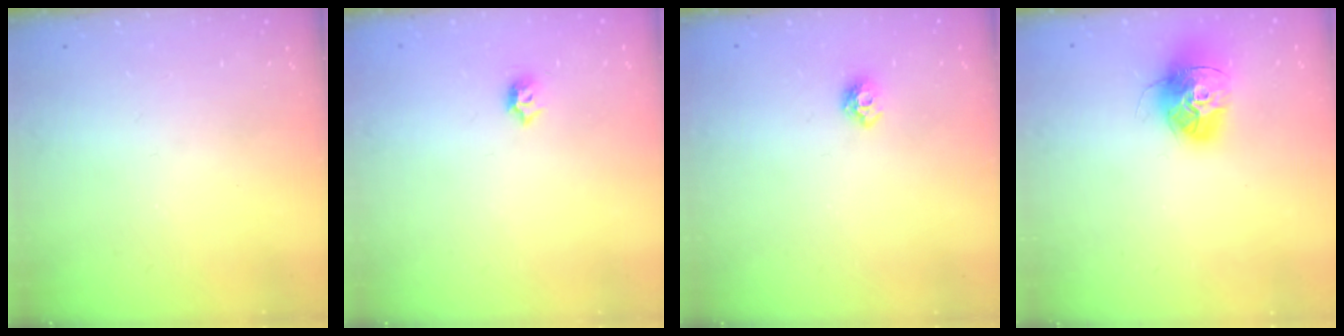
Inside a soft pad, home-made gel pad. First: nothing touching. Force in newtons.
{"total": 4.0, "press": 3.9, "slide": 0.8}
{"total": 6.8, "press": 6.7, "slide": 1.0}
{"total": 14.5, "press": 14.4, "slide": 1.4}